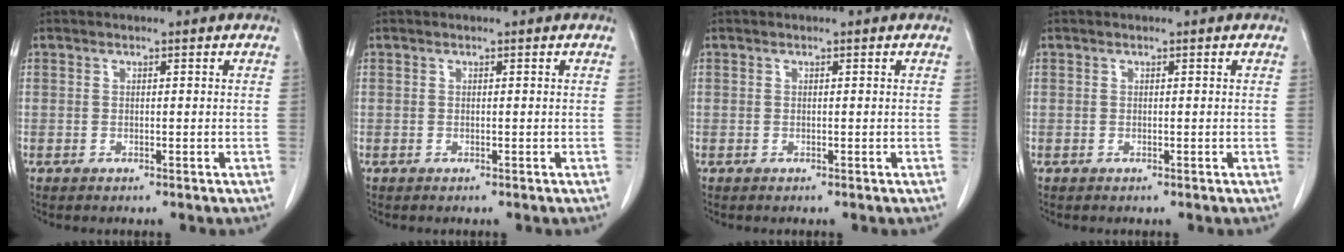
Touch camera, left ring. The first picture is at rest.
{"total": 0.0}
{"total": 0.0}
{"total": 0.0}